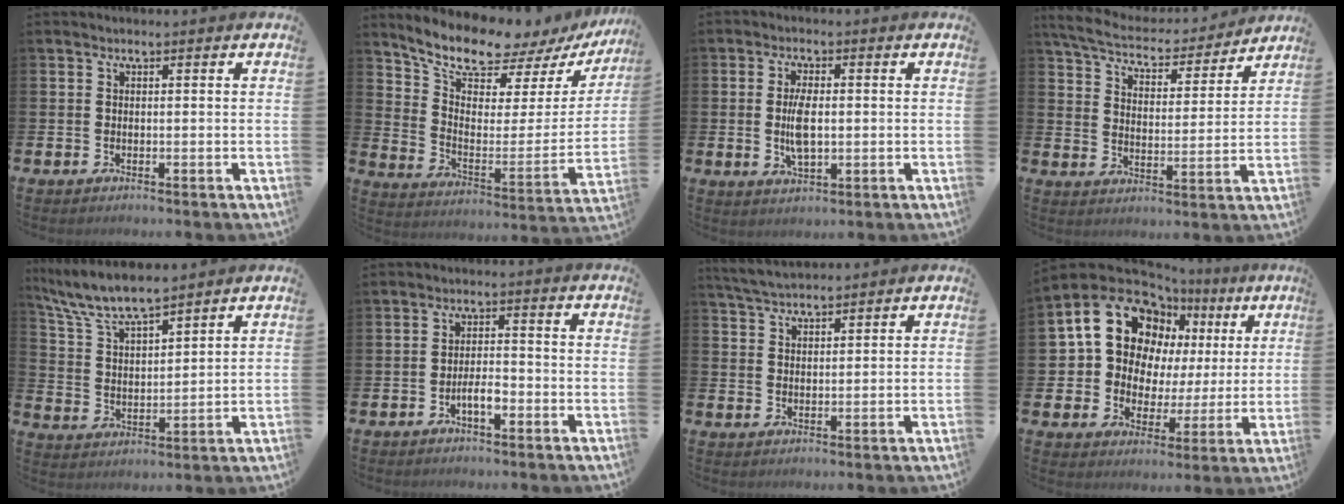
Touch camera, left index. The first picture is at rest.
{"total": 9.8, "force": [9.1, 2.7, 2.6], "torque": [-0.084, -0.074, 0.153]}
{"total": 4.9, "force": [0.1, 2.1, 4.4], "torque": [-0.087, 0.002, -0.002]}
{"total": 7.1, "force": [6.7, 1.4, 1.7], "torque": [-0.065, -0.049, 0.116]}
{"total": 7.4, "force": [6.9, 0.8, 2.6], "torque": [-0.077, -0.035, 0.122]}
{"total": 3.2, "force": [-1.6, 1.1, 2.5], "torque": [-0.038, 0.005, -0.031]}
{"total": 4.1, "force": [3.9, 0.6, 1.1], "torque": [-0.032, -0.011, 0.072]}
{"total": 13.4, "force": [6.0, 10.3, 6.1], "torque": [-0.155, -0.026, 0.113]}